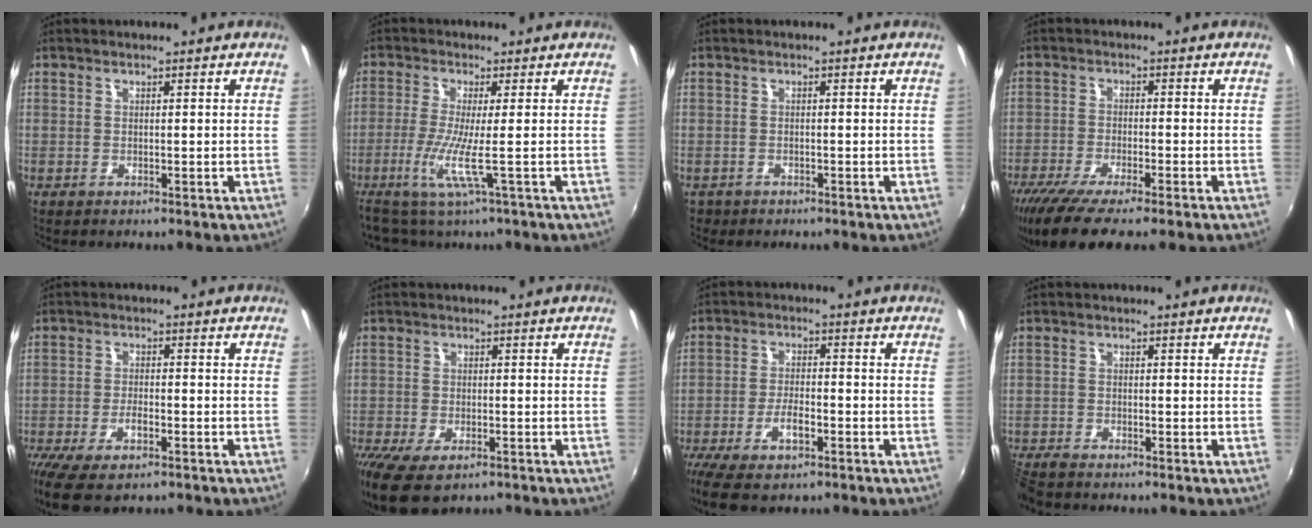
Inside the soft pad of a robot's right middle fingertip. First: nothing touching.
{"total": 5.4, "force": [-2.2, -0.4, 4.9], "torque": [-0.120, -0.012, -0.044]}
{"total": 1.7, "force": [-1.3, 1.1, 0.4], "torque": [-0.012, -0.006, -0.020]}
{"total": 10.8, "force": [-8.2, 1.1, 7.0], "torque": [-0.150, -0.044, -0.143]}
{"total": 8.7, "force": [-5.7, 3.0, 5.8], "torque": [-0.136, -0.027, -0.102]}
{"total": 9.9, "force": [-6.6, 4.1, 6.2], "torque": [-0.149, -0.045, -0.113]}
{"total": 7.0, "force": [-4.4, 2.2, 4.9], "torque": [-0.113, -0.009, -0.084]}
{"total": 4.3, "force": [-4.1, 0.5, 1.3], "torque": [-0.041, -0.023, -0.080]}